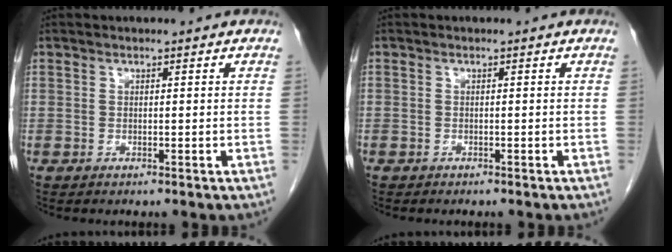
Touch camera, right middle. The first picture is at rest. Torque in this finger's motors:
{"motor_torque": [0.15, -0.16, 0.01, -0.08]}